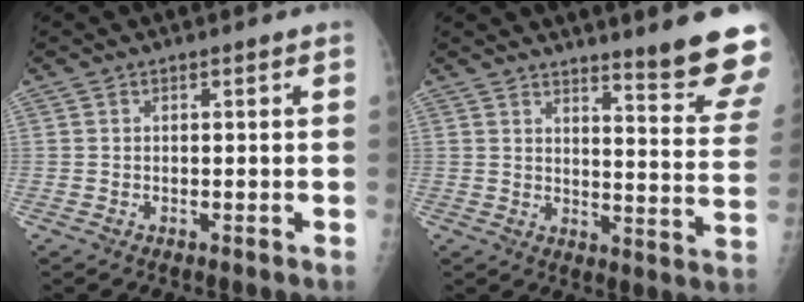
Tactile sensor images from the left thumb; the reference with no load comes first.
{"total": 14.5, "force": [12.0, 0.8, 8.0], "torque": [-0.081, -0.112, 0.147]}